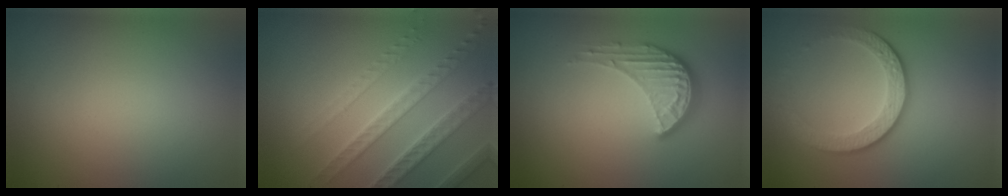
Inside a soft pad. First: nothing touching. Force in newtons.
{"total": 4.2, "press": 4.1, "slide": 0.9}
{"total": 4.0, "press": 3.0, "slide": 2.7}
{"total": 4.0, "press": 3.1, "slide": 2.5}